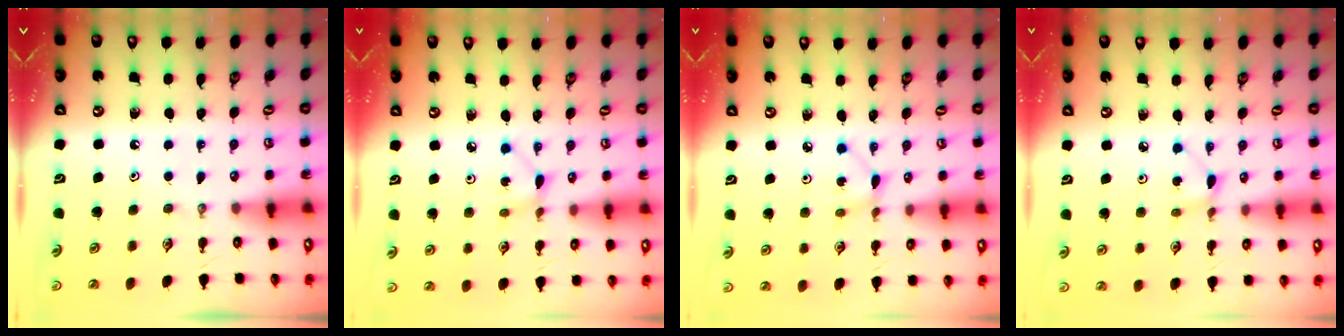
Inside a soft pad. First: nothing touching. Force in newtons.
{"total": 2.9, "press": 2.9, "slide": 0.2}
{"total": 2.9, "press": 2.9, "slide": 0.2}
{"total": 3.0, "press": 2.9, "slide": 0.4}